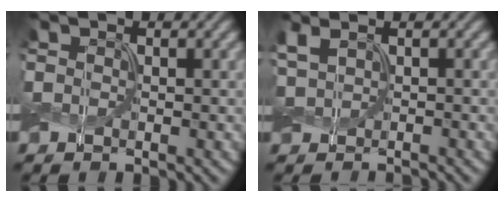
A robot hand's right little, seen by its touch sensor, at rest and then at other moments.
{"total": 1.8, "force": [0.8, 1.0, 1.3], "torque": [-0.034, 0.005, 0.014]}